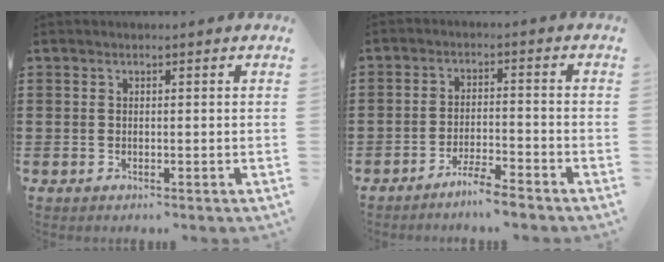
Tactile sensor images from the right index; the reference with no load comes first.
{"total": 4.1, "force": [-3.8, -0.2, 1.4], "torque": [-0.032, -0.001, -0.076]}